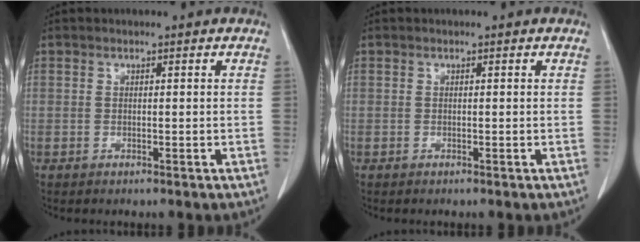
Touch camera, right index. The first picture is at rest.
{"total": 0.0}